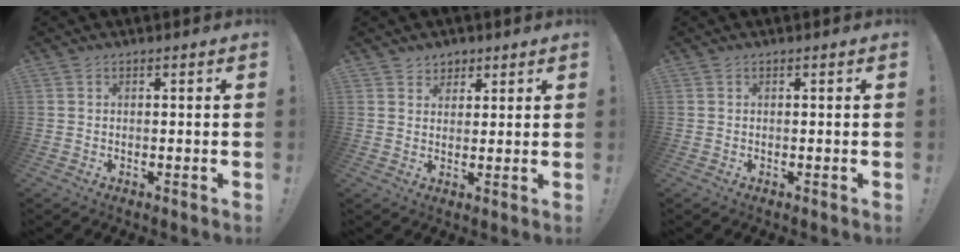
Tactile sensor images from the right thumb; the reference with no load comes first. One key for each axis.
{"total": 3.8, "fx": 2.5, "fy": 2.8, "fz": 0.1, "tx": 0.002, "ty": -0.015, "tz": 0.046}
{"total": 0.0}